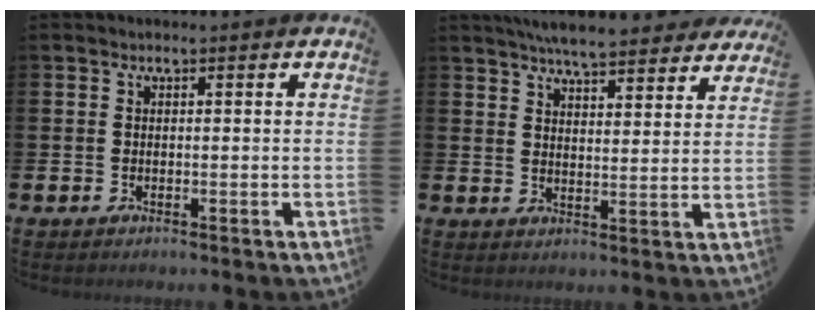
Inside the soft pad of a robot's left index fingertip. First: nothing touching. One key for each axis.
{"total": 6.5, "fx": 6.2, "fy": 0.8, "fz": 1.5, "tx": -0.031, "ty": -0.037, "tz": 0.109}